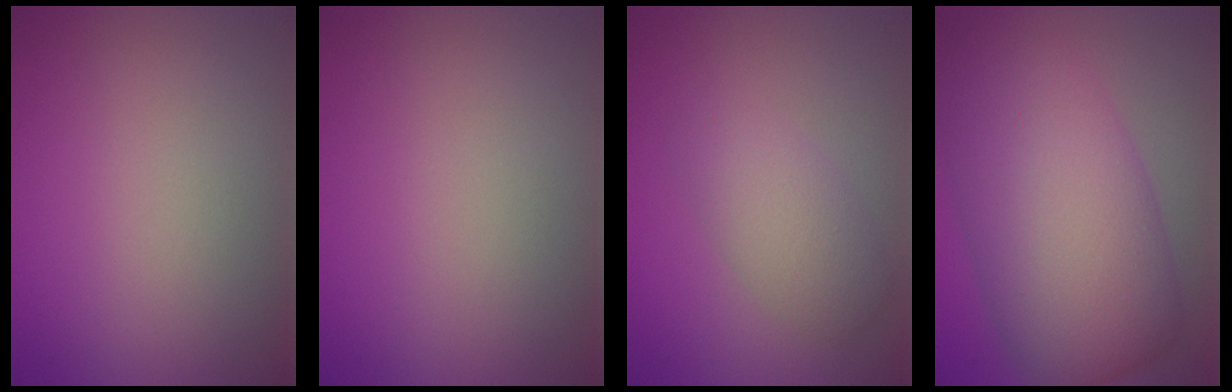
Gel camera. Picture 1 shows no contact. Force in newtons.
{"total": 0.0}
{"total": 3.2, "press": 3.2, "slide": 0.0}
{"total": 11.6, "press": 11.6, "slide": 0.3}